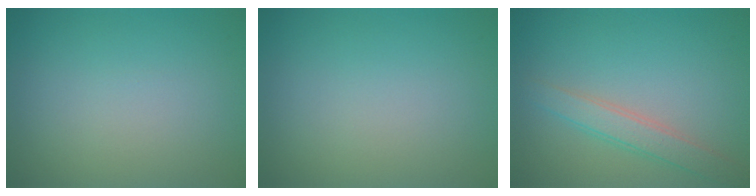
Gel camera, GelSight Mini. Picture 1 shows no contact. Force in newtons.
{"total": 0.0}
{"total": 2.8, "press": 2.8, "slide": 0.1}